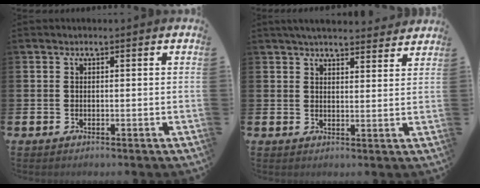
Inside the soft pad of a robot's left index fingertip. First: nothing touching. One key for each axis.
{"total": 4.4, "fx": 4.3, "fy": 0.7, "fz": 0.9, "tx": -0.016, "ty": -0.020, "tz": 0.076}